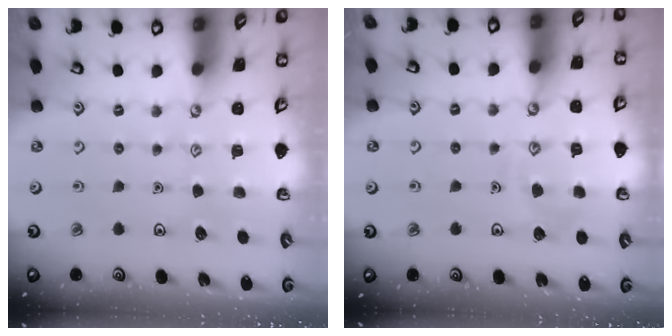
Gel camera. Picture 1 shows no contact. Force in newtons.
{"total": 7.1, "press": 7.1, "slide": 0.6}